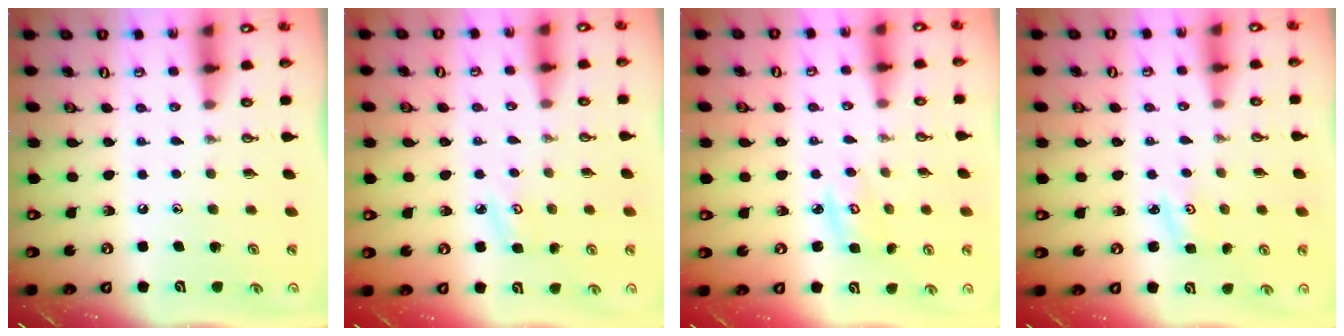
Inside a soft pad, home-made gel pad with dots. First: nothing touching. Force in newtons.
{"total": 3.6, "press": 3.6, "slide": 0.4}
{"total": 3.5, "press": 3.5, "slide": 0.2}
{"total": 2.5, "press": 2.5, "slide": 0.3}